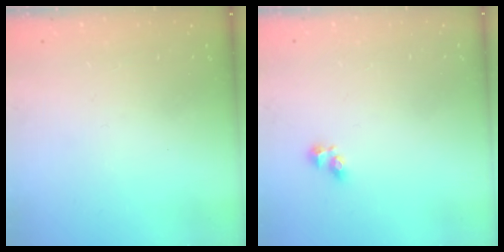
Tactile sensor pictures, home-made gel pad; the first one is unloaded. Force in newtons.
{"total": 3.6, "press": 3.4, "slide": 1.3}